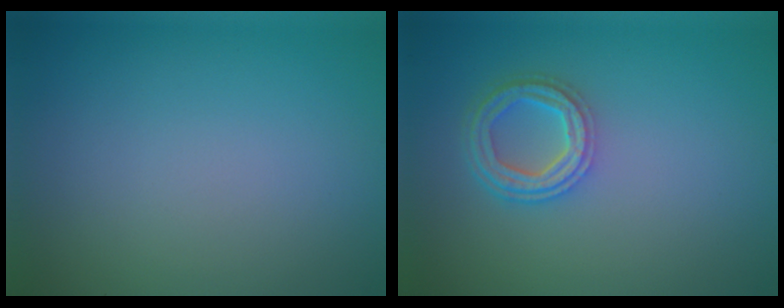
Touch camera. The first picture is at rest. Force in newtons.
{"total": 4.1, "press": 3.1, "slide": 2.6}